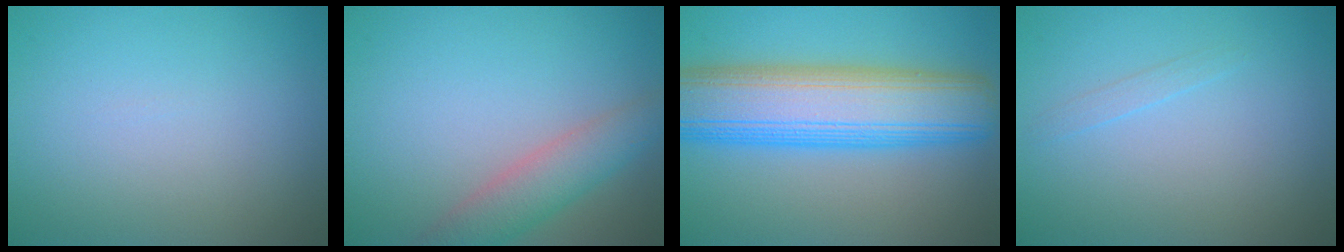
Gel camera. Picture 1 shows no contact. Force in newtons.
{"total": 4.1, "press": 4.1, "slide": 0.4}
{"total": 11.4, "press": 11.4, "slide": 0.2}
{"total": 0.7, "press": 0.7, "slide": 0.1}